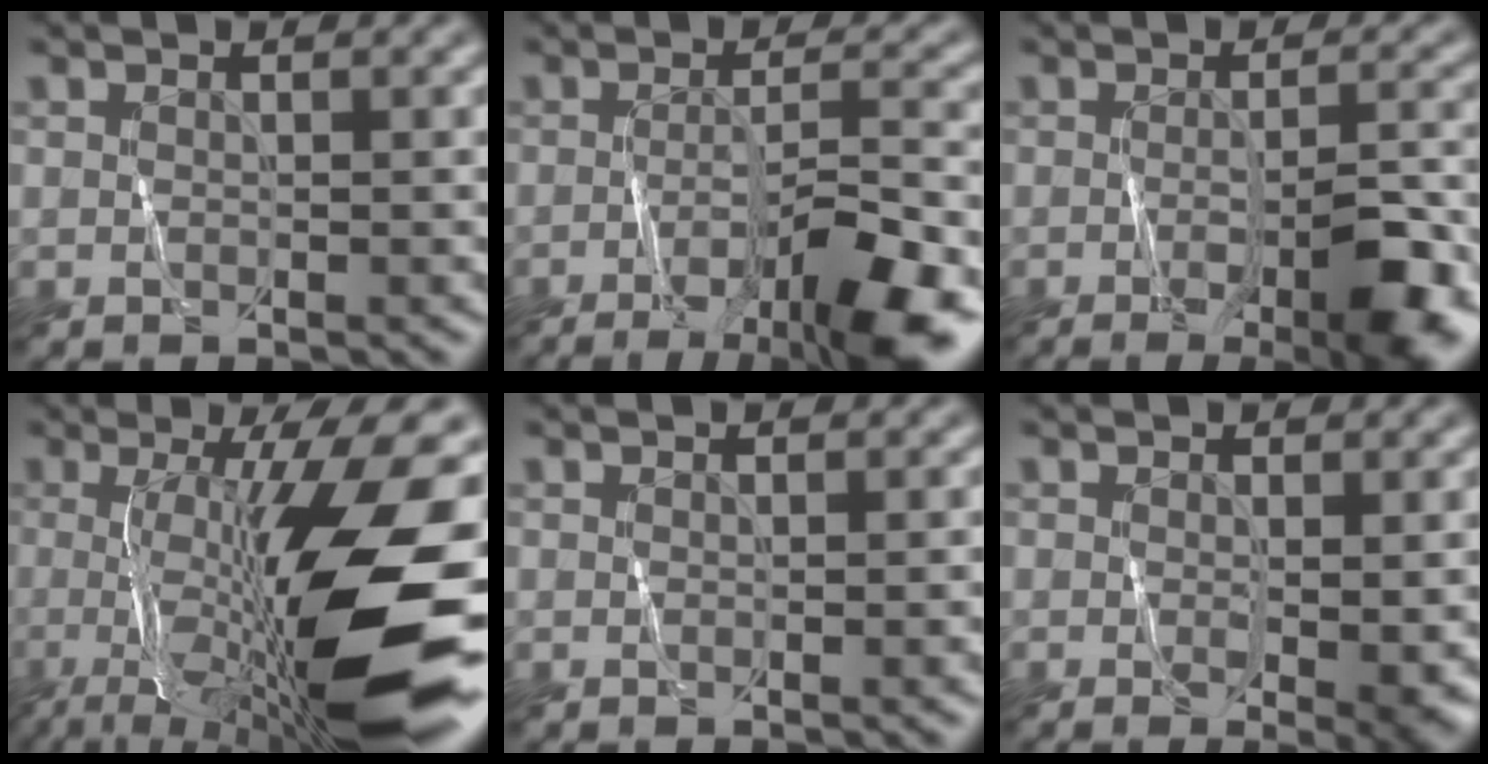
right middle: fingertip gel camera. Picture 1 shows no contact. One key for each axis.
{"total": 8.8, "fx": -4.5, "fy": 1.8, "fz": 7.4, "tx": -0.110, "ty": -0.001, "tz": -0.071}
{"total": 7.3, "fx": -2.5, "fy": 2.0, "fz": 6.6, "tx": -0.096, "ty": -0.008, "tz": -0.031}
{"total": 13.4, "fx": -1.7, "fy": 3.1, "fz": 12.9, "tx": -0.213, "ty": -0.016, "tz": -0.027}
{"total": 1.3, "fx": -0.2, "fy": 0.4, "fz": 1.2, "tx": -0.011, "ty": 0.001, "tz": -0.006}
{"total": 2.3, "fx": -0.4, "fy": 0.1, "fz": 2.3, "tx": -0.037, "ty": -0.009, "tz": -0.003}